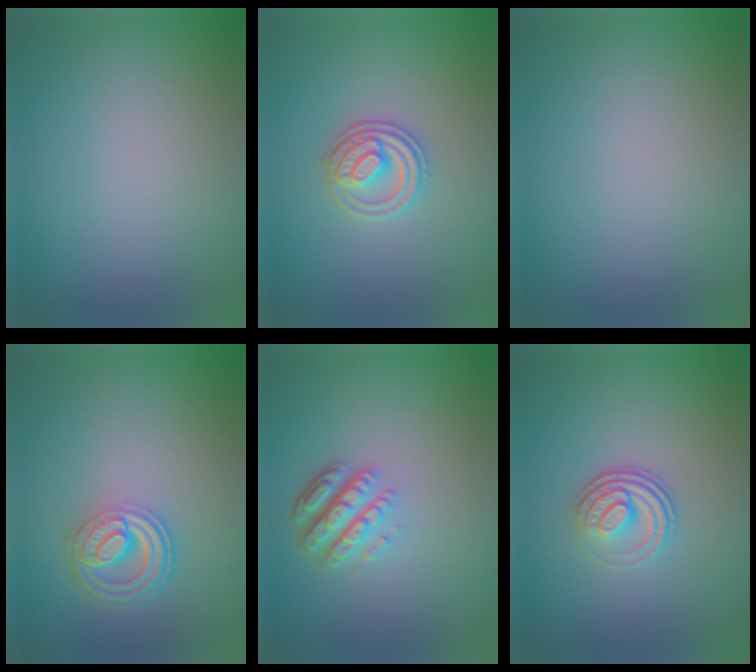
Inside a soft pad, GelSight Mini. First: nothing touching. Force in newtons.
{"total": 3.2, "press": 2.9, "slide": 1.2}
{"total": 0.0}
{"total": 4.6, "press": 3.5, "slide": 3.0}
{"total": 4.5, "press": 3.3, "slide": 3.1}
{"total": 3.5, "press": 2.5, "slide": 2.4}